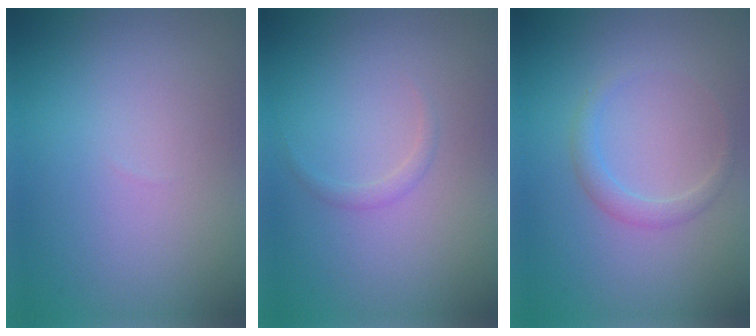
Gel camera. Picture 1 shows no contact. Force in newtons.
{"total": 0.7, "press": 0.7, "slide": 0.0}
{"total": 1.5, "press": 1.5, "slide": 0.2}